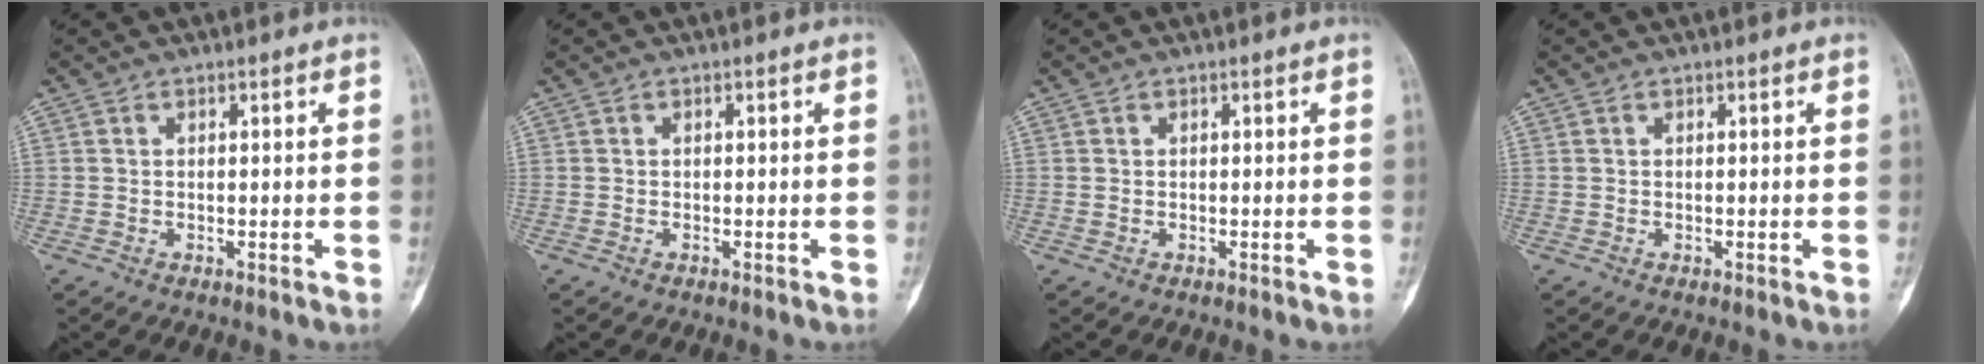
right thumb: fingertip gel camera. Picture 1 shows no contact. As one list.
[{"total": 0.0}, {"total": 0.0}, {"total": 0.0}]